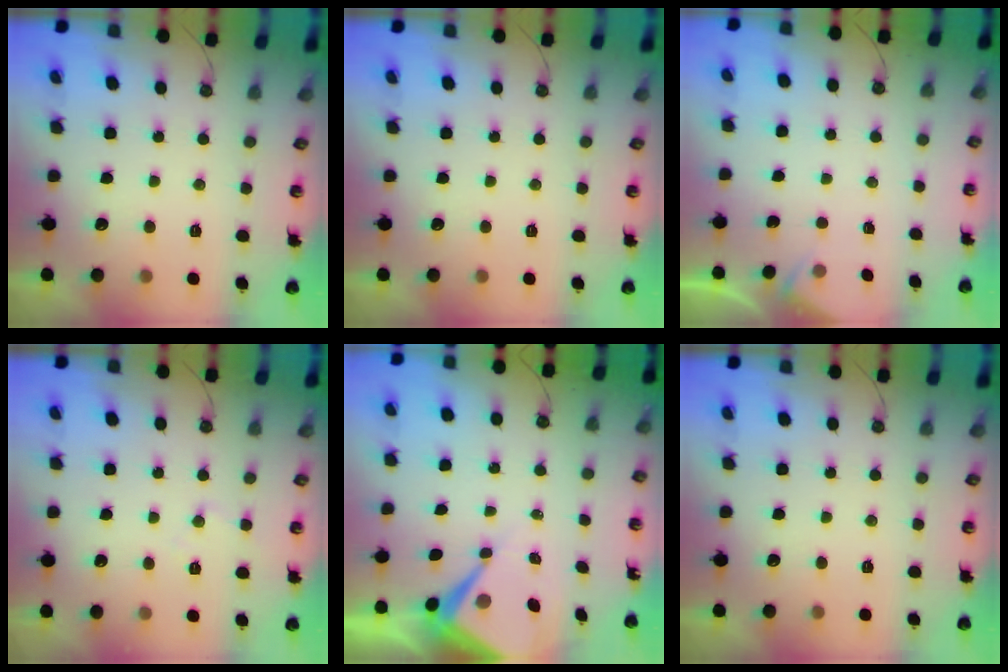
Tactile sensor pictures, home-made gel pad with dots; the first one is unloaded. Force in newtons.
{"total": 0.0}
{"total": 2.2, "press": 2.2, "slide": 0.4}
{"total": 5.8, "press": 5.7, "slide": 0.9}
{"total": 8.8, "press": 8.8, "slide": 0.8}
{"total": 0.0}